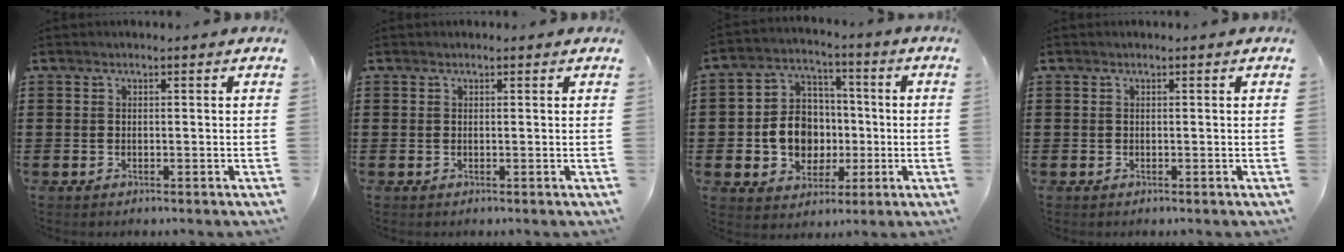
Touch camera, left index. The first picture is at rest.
{"total": 0.0}
{"total": 8.8, "force": [-1.0, 7.9, 3.8], "torque": [-0.096, 0.020, -0.015]}
{"total": 0.0}